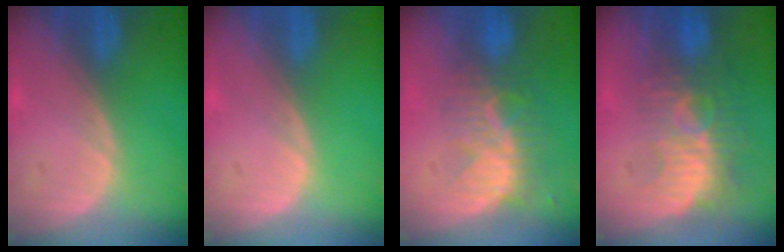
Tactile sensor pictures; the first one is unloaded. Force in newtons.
{"total": 0.0}
{"total": 8.4, "press": 7.6, "slide": 3.5}
{"total": 9.3, "press": 8.6, "slide": 3.7}